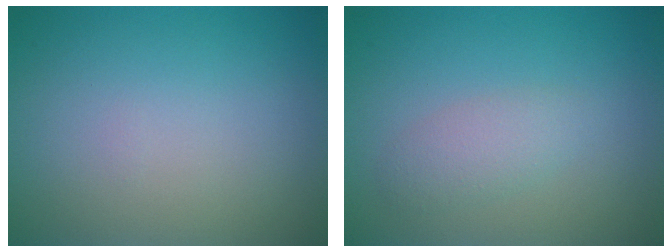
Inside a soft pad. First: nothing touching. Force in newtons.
{"total": 1.9, "press": 1.9, "slide": 0.1}